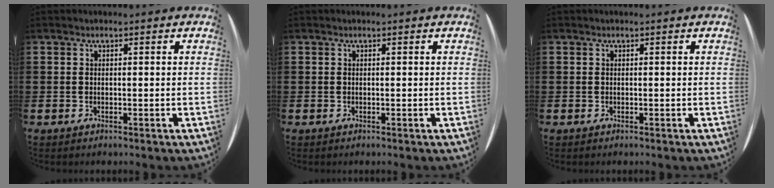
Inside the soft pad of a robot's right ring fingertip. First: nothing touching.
{"total": 0.0}
{"total": 0.0}